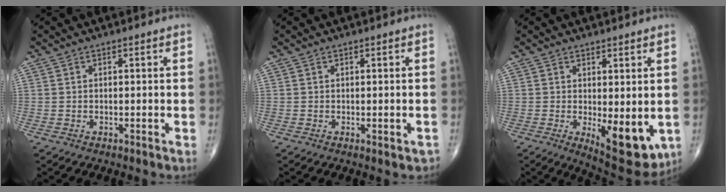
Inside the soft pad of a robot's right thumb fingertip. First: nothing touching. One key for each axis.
{"total": 1.3, "fx": -0.5, "fy": 0.6, "fz": 1.1, "tx": -0.006, "ty": -0.002, "tz": -0.004}
{"total": 10.3, "fx": -1.7, "fy": 4.3, "fz": 9.2, "tx": -0.109, "ty": -0.026, "tz": -0.009}